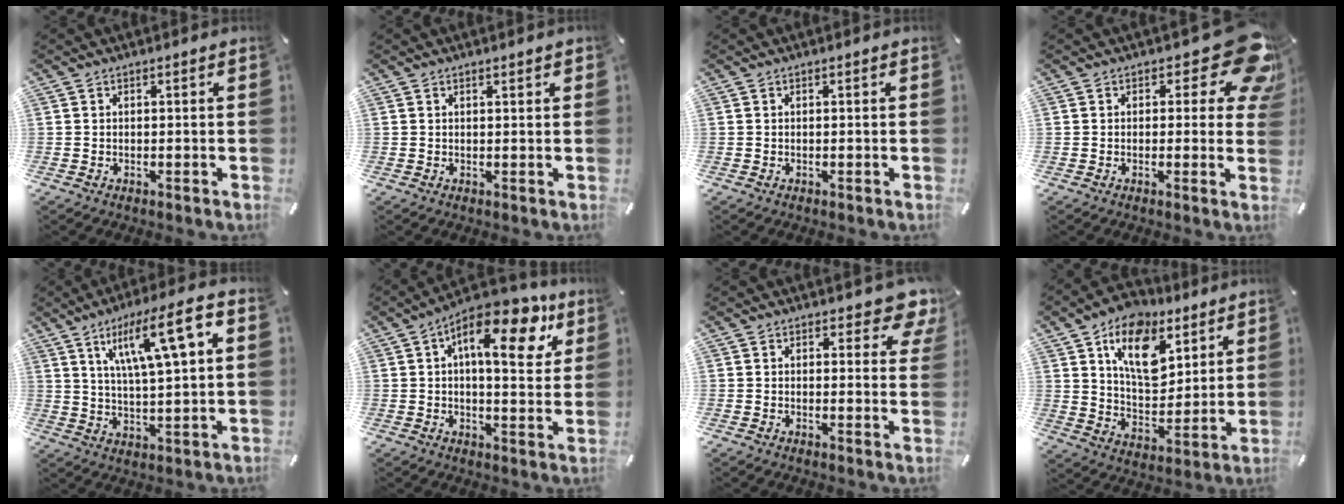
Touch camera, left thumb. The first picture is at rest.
{"total": 0.7, "force": [0.6, 0.2, 0.5], "torque": [-0.010, 0.000, 0.010]}
{"total": 0.0}
{"total": 13.3, "force": [6.3, 5.8, 10.1], "torque": [-0.117, -0.043, 0.106]}
{"total": 14.5, "force": [6.7, 3.6, 12.3], "torque": [-0.205, -0.020, 0.106]}
{"total": 16.2, "force": [7.1, 6.6, 12.9], "torque": [-0.191, -0.028, 0.112]}
{"total": 5.9, "force": [4.1, 2.9, 3.1], "torque": [-0.024, -0.025, 0.066]}
{"total": 15.7, "force": [8.6, 9.7, 8.9], "torque": [-0.147, -0.037, 0.154]}